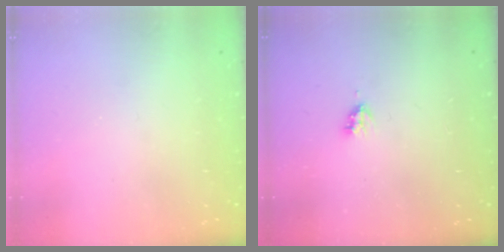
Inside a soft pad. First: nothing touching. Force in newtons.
{"total": 3.6, "press": 3.6, "slide": 0.5}